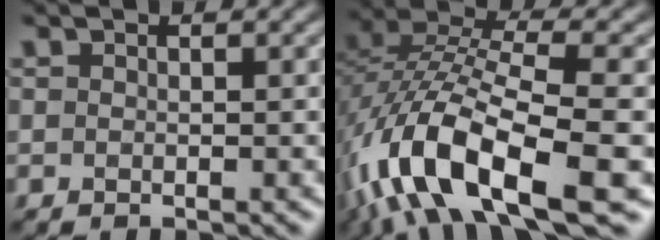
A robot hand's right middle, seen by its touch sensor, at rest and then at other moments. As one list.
[{"total": 13.1, "force": [-5.8, 4.6, 10.8], "torque": [-0.210, 0.007, -0.108]}]